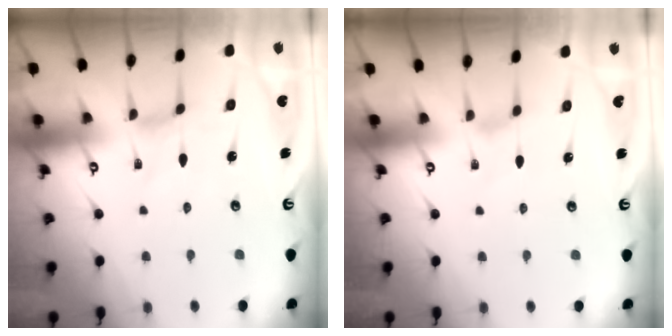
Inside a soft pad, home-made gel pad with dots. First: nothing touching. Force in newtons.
{"total": 0.0}